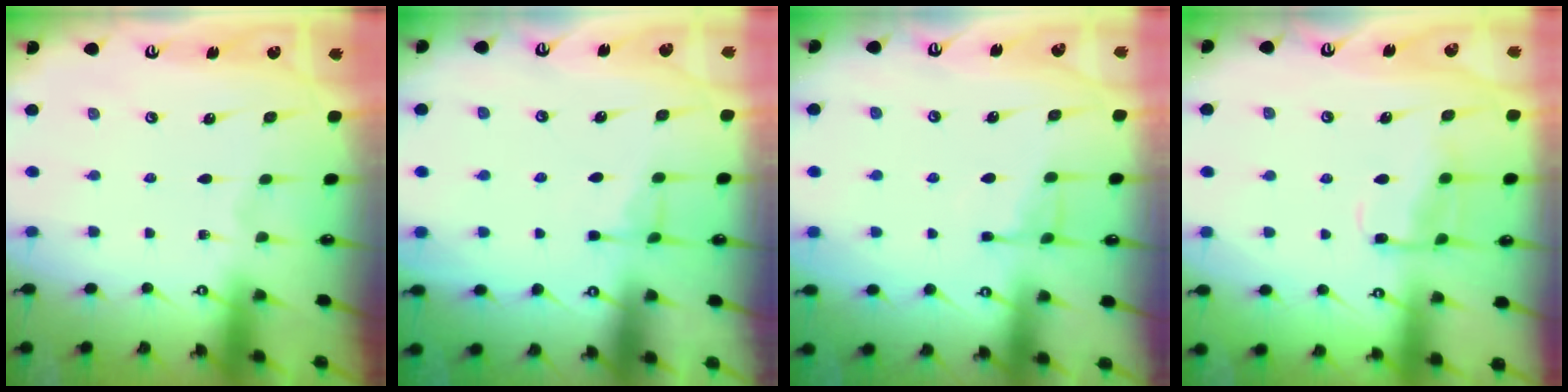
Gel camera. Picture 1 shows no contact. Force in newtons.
{"total": 3.4, "press": 3.4, "slide": 0.7}
{"total": 5.6, "press": 5.6, "slide": 0.8}
{"total": 9.9, "press": 9.8, "slide": 0.8}